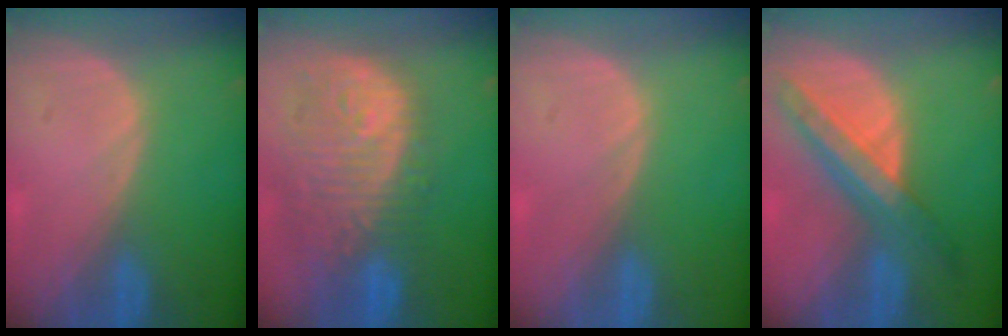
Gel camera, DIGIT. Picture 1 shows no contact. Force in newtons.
{"total": 12.2, "press": 10.9, "slide": 5.5}
{"total": 0.0}
{"total": 8.8, "press": 7.6, "slide": 4.4}